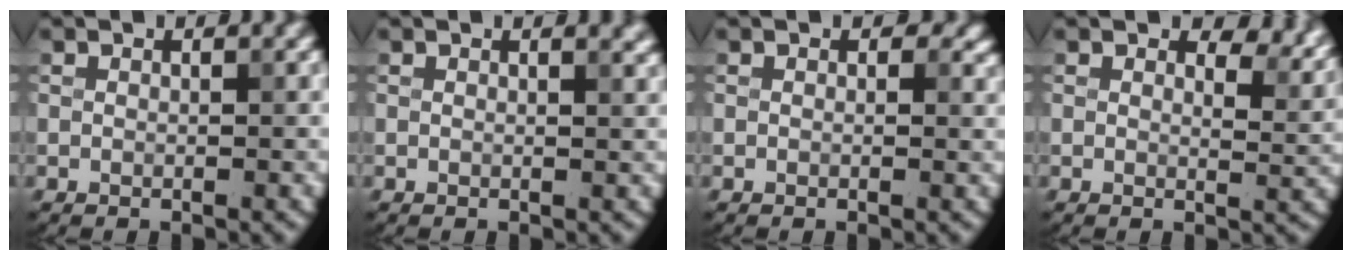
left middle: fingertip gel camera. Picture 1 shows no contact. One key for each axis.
{"total": 0.9, "fx": 0.6, "fy": 0.1, "fz": 0.6, "tx": -0.008, "ty": 0.002, "tz": 0.010}
{"total": 1.5, "fx": 0.5, "fy": 1.1, "fz": 0.9, "tx": -0.009, "ty": -0.003, "tz": 0.004}
{"total": 3.8, "fx": 2.5, "fy": 1.8, "fz": 2.2, "tx": -0.033, "ty": -0.004, "tz": 0.027}